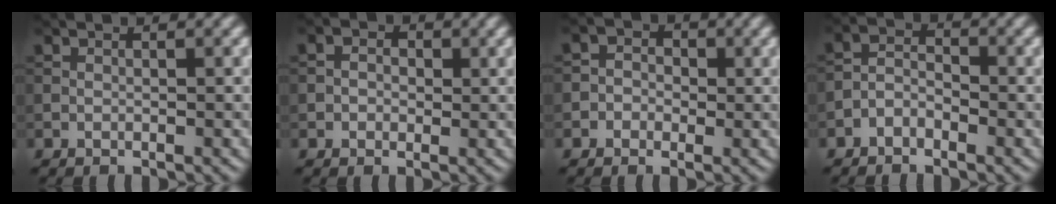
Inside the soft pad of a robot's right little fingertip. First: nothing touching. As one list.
[{"total": 2.0, "force": [0.3, 1.7, 1.0], "torque": [-0.010, 0.002, -0.013]}, {"total": 2.3, "force": [-0.2, 2.1, 0.8], "torque": [0.005, 0.005, -0.025]}, {"total": 2.1, "force": [-1.4, 1.2, 1.0], "torque": [-0.018, 0.009, -0.034]}]